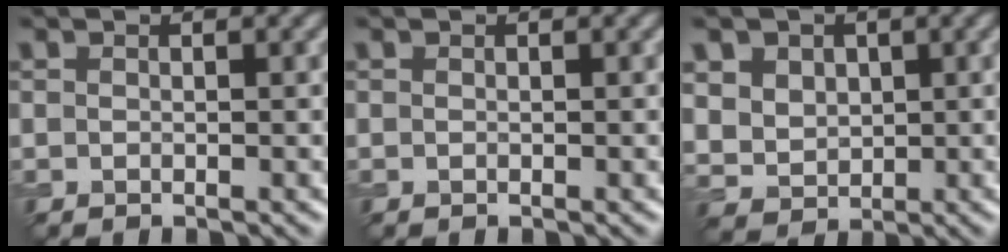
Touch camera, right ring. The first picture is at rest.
{"total": 0.0}
{"total": 5.8, "force": [2.4, 4.8, 2.4], "torque": [-0.073, 0.011, 0.042]}